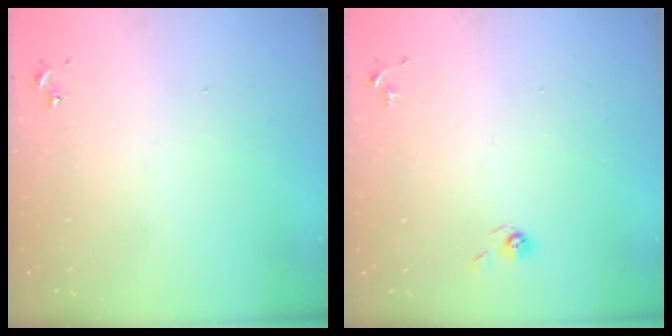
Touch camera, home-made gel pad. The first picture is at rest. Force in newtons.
{"total": 3.8, "press": 3.3, "slide": 1.8}